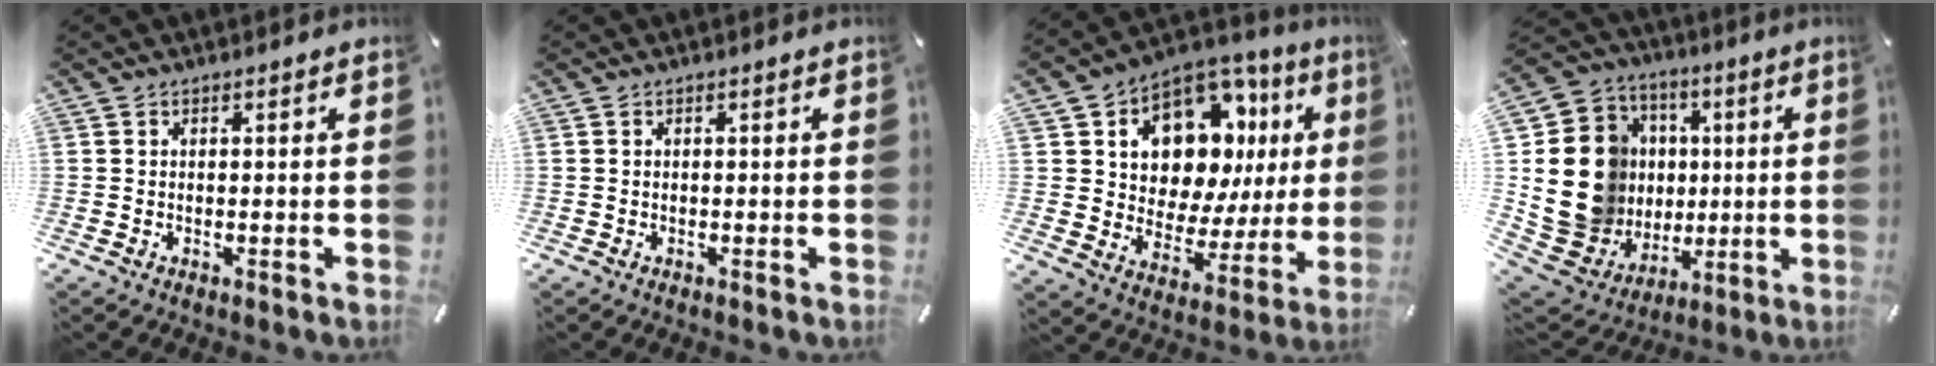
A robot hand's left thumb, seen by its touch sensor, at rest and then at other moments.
{"total": 0.0}
{"total": 13.8, "force": [7.3, 9.2, 7.2], "torque": [-0.118, -0.067, 0.132]}
{"total": 20.8, "force": [1.2, 18.3, 9.7], "torque": [-0.211, -0.015, 0.052]}